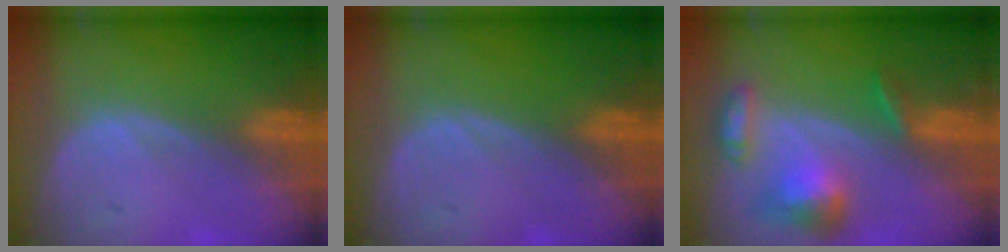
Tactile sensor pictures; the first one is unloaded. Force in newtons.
{"total": 0.0}
{"total": 7.0, "press": 6.5, "slide": 2.5}